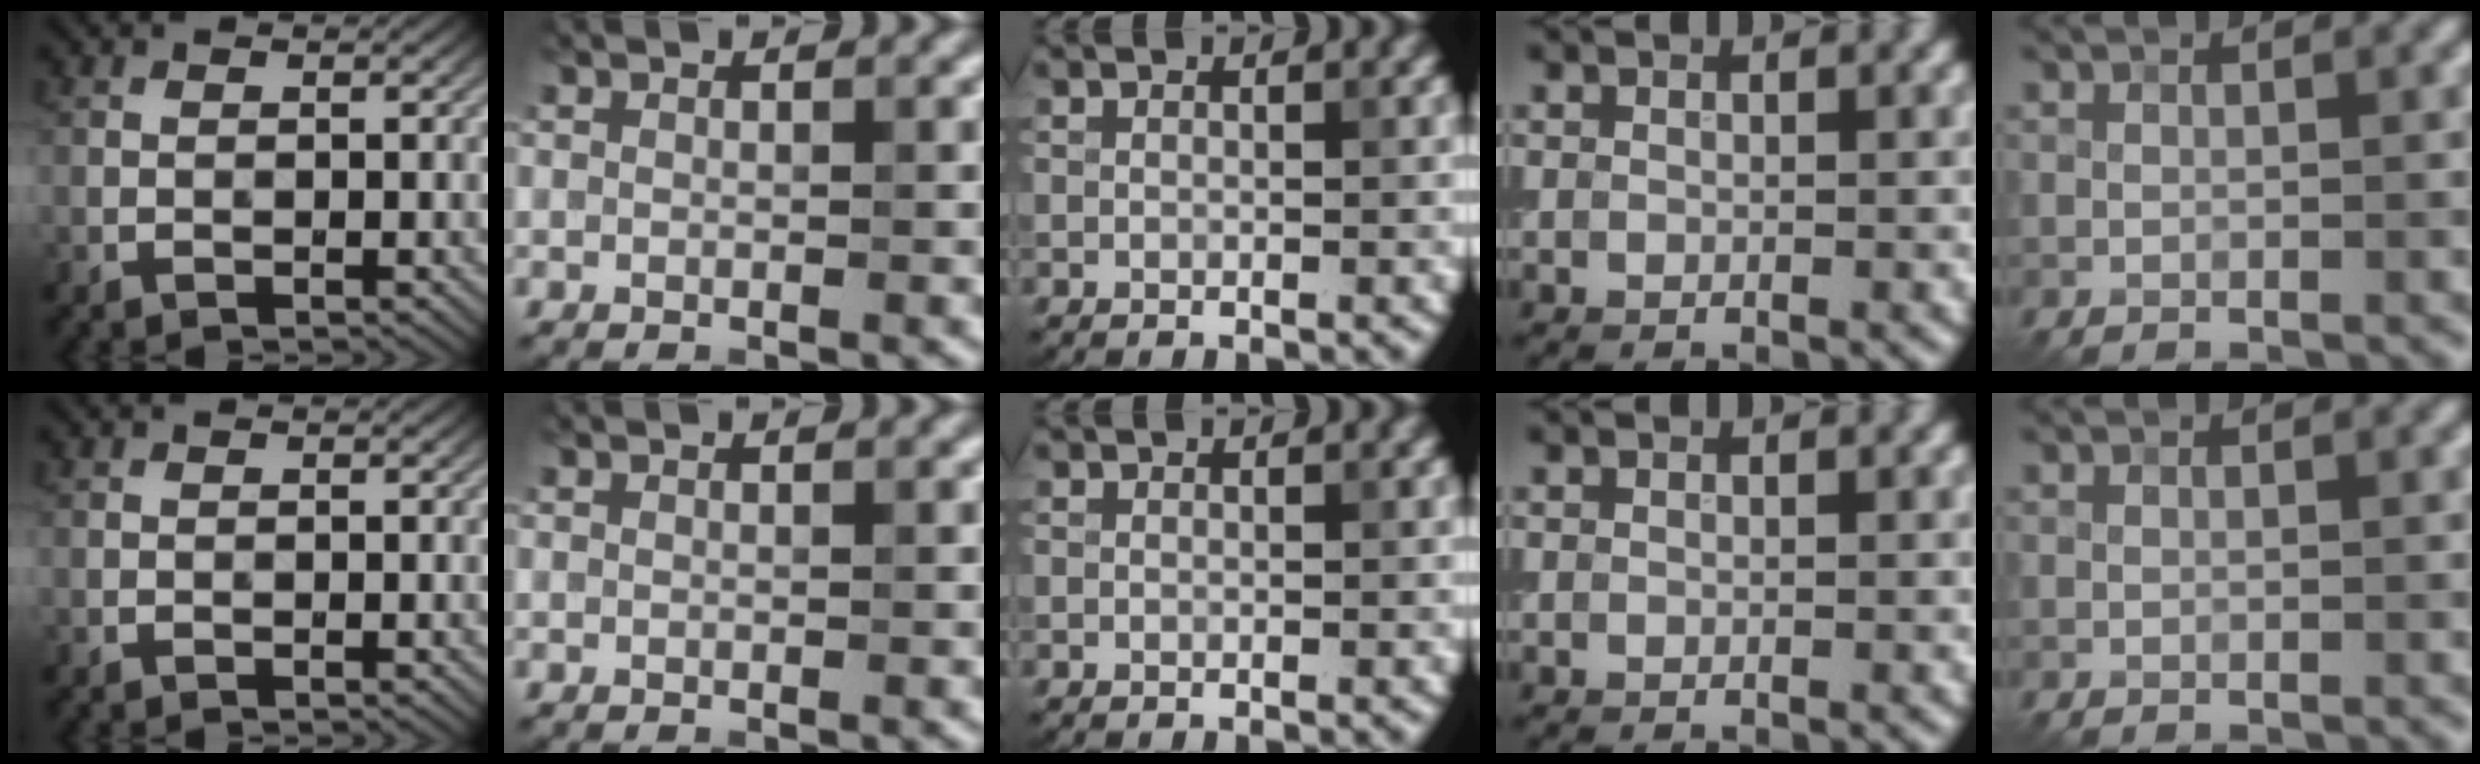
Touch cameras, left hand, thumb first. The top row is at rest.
{}